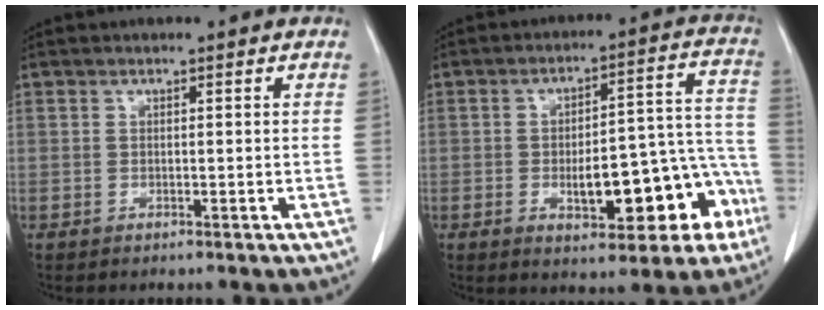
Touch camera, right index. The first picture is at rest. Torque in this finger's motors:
{"motor_torque": [1.21, -0.92, 0.52, 0.11]}